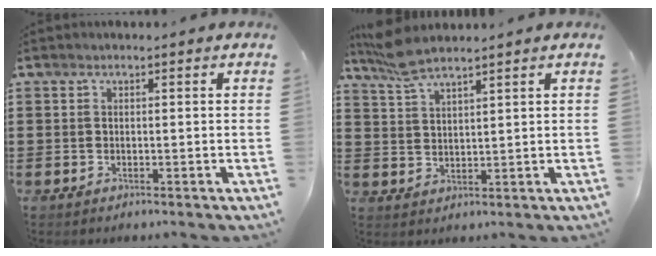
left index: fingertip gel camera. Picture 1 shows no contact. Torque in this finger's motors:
{"motor_torque": [0.26, -0.32, 0.13, 0.04]}